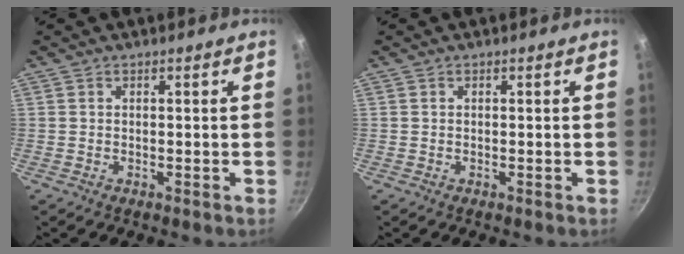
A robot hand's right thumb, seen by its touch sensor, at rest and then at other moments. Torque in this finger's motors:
{"motor_torque": [-0.08, 0.09, 0.27, 0.08, 0.03]}